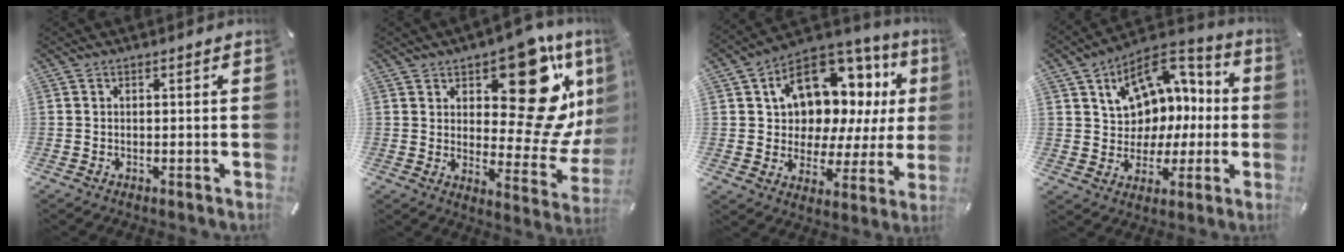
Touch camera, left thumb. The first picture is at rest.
{"total": 22.3, "force": [11.0, 10.9, 16.0], "torque": [-0.183, -0.088, 0.180]}
{"total": 13.4, "force": [7.1, 9.1, 6.8], "torque": [-0.109, -0.061, 0.128]}
{"total": 13.0, "force": [4.5, 11.0, 5.3], "torque": [-0.077, -0.036, 0.090]}